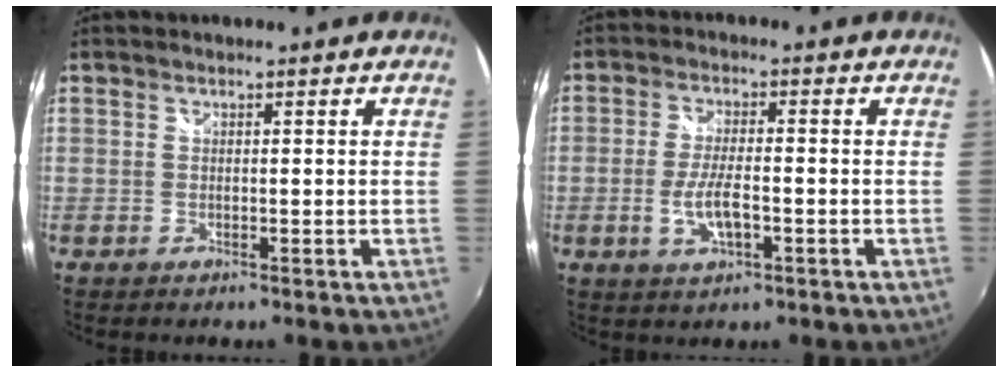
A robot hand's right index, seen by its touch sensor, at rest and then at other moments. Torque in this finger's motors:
{"motor_torque": [0.14, -0.06, 0.36, 0.05]}